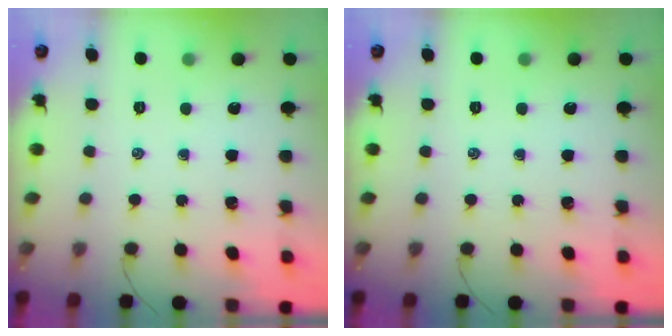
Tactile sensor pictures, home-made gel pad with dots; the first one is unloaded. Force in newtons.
{"total": 0.0}